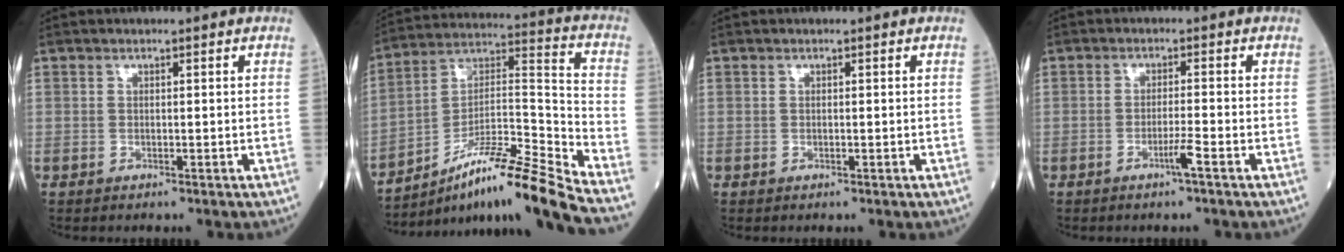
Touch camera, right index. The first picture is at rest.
{"total": 17.3, "force": [-13.4, -1.5, 10.8], "torque": [-0.183, 0.015, -0.227]}
{"total": 0.0}
{"total": 2.5, "force": [-1.4, -0.5, 1.9], "torque": [-0.037, -0.003, -0.028]}